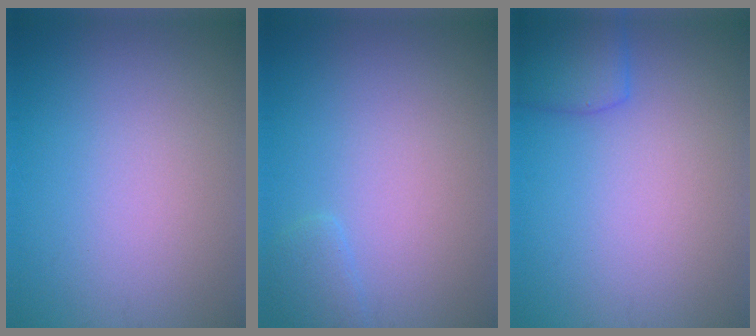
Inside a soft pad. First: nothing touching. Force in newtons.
{"total": 1.0, "press": 1.0, "slide": 0.1}
{"total": 2.7, "press": 2.6, "slide": 0.2}